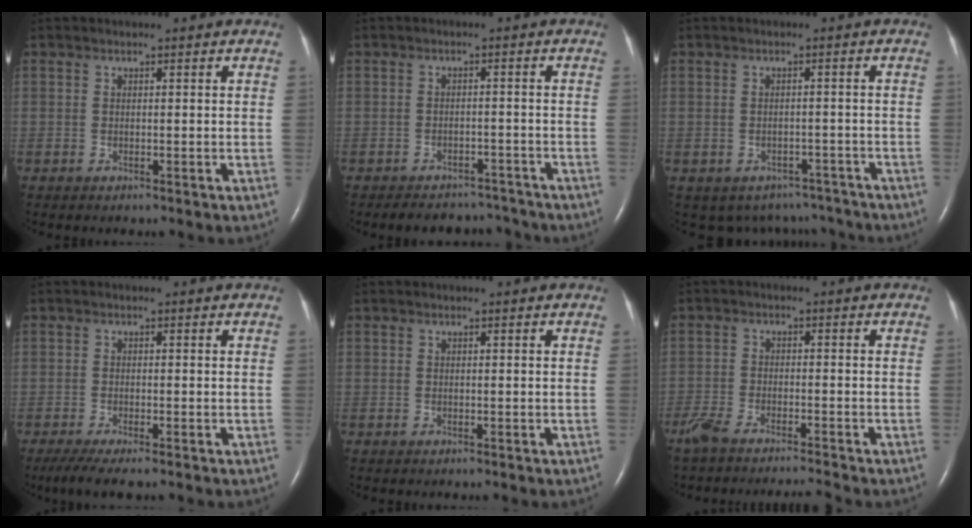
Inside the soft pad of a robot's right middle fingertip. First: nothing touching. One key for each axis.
{"total": 7.5, "fx": -6.9, "fy": 2.7, "fz": 0.8, "tx": -0.006, "ty": 0.010, "tz": -0.086}
{"total": 7.6, "fx": -6.3, "fy": 4.1, "fz": 0.6, "tx": 0.001, "ty": 0.018, "tz": -0.068}
{"total": 4.8, "fx": -3.5, "fy": 0.6, "fz": 3.1, "tx": -0.057, "ty": -0.013, "tz": -0.058}
{"total": 0.0}
{"total": 6.8, "fx": -6.2, "fy": -0.1, "fz": 2.8, "tx": -0.050, "ty": -0.015, "tz": -0.108}